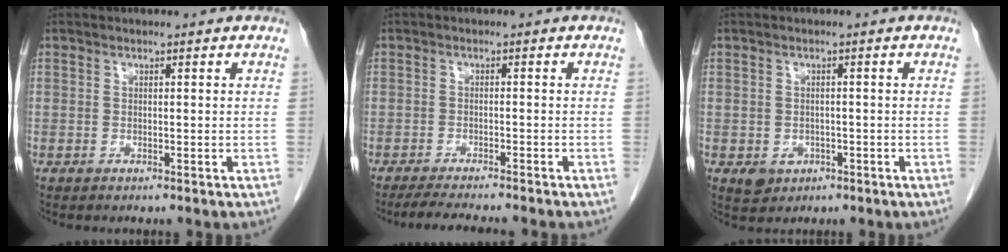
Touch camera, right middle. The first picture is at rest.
{"total": 7.0, "force": [-6.2, -0.1, 3.3], "torque": [-0.042, -0.016, -0.094]}
{"total": 3.0, "force": [-1.4, 2.5, 1.0], "torque": [-0.014, 0.004, -0.011]}